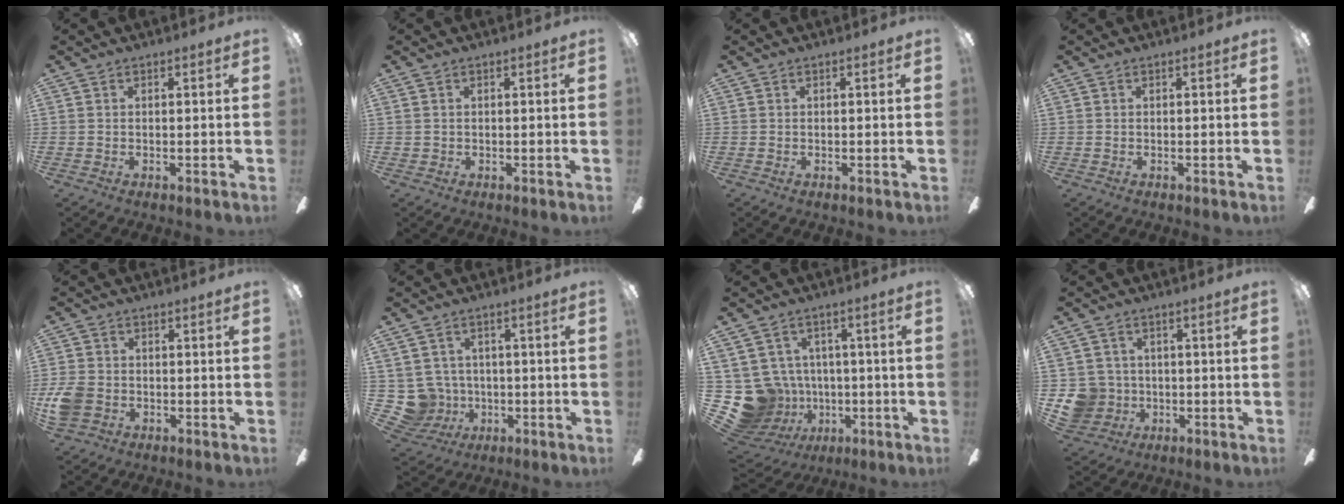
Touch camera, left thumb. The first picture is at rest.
{"total": 0.8, "force": [0.3, 0.8, 0.1], "torque": [-0.001, 0.006, 0.003]}
{"total": 0.0}
{"total": 0.0}
{"total": 6.1, "force": [-1.6, 5.0, 3.1], "torque": [-0.069, 0.012, -0.031]}
{"total": 7.6, "force": [0.2, 7.5, 1.3], "torque": [-0.074, -0.005, 0.009]}
{"total": 13.0, "force": [-1.5, 12.4, 3.6], "torque": [-0.121, -0.002, -0.004]}
{"total": 7.5, "force": [-0.5, 7.3, 1.3], "torque": [-0.052, 0.004, -0.004]}